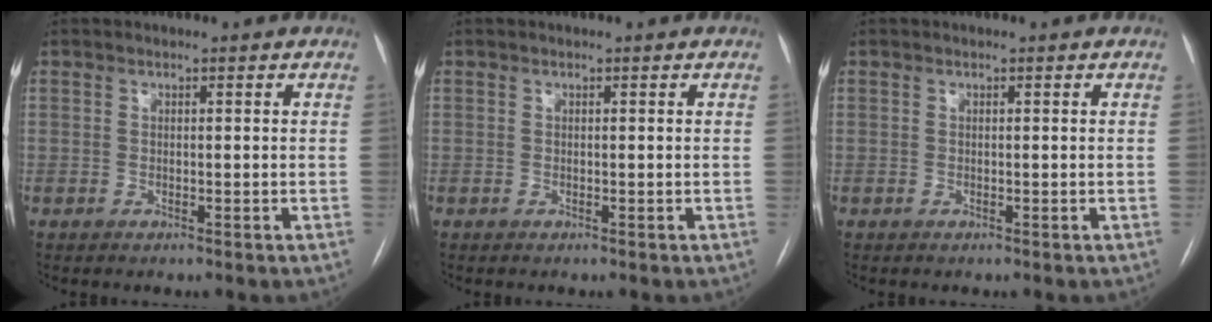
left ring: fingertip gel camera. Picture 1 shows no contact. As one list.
[{"total": 0.0}, {"total": 0.0}]